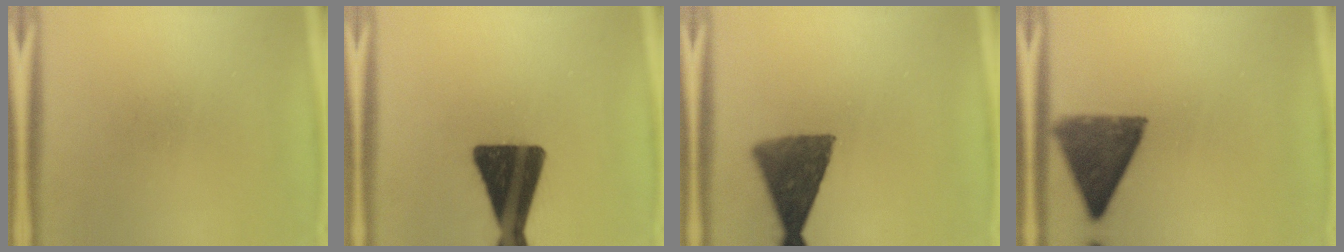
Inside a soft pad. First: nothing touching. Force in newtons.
{"total": 18.5}
{"total": 10.4}
{"total": 11.2}